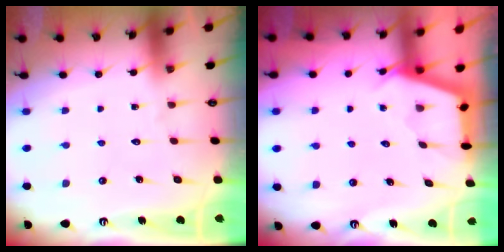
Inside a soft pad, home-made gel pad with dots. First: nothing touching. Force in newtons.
{"total": 2.6, "press": 2.6, "slide": 0.3}